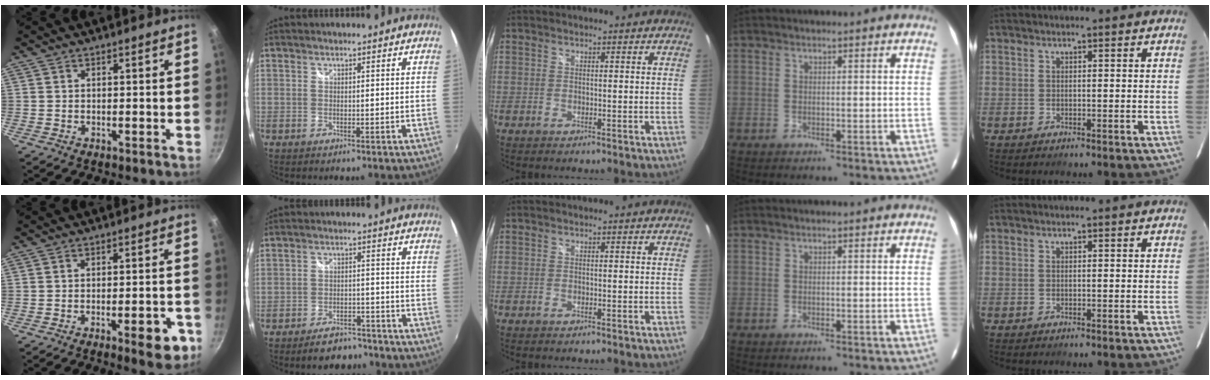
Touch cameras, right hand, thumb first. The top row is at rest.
{"thumb": {"total": 8.2, "force": [-3.8, 2.6, 6.8], "torque": [-0.065, 0.018, -0.044]}, "index": {"total": 7.6, "force": [-6.4, 3.2, 2.4], "torque": [-0.062, 0.014, -0.088]}}